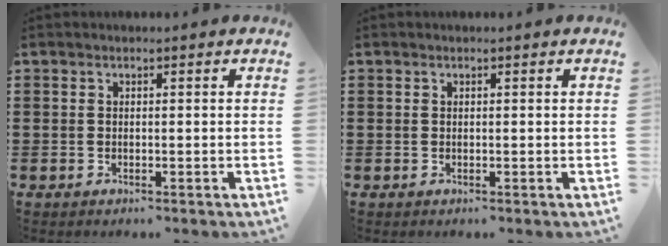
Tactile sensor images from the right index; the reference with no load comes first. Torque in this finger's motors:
{"motor_torque": [-0.16, 0.05, 0.00, -0.01]}